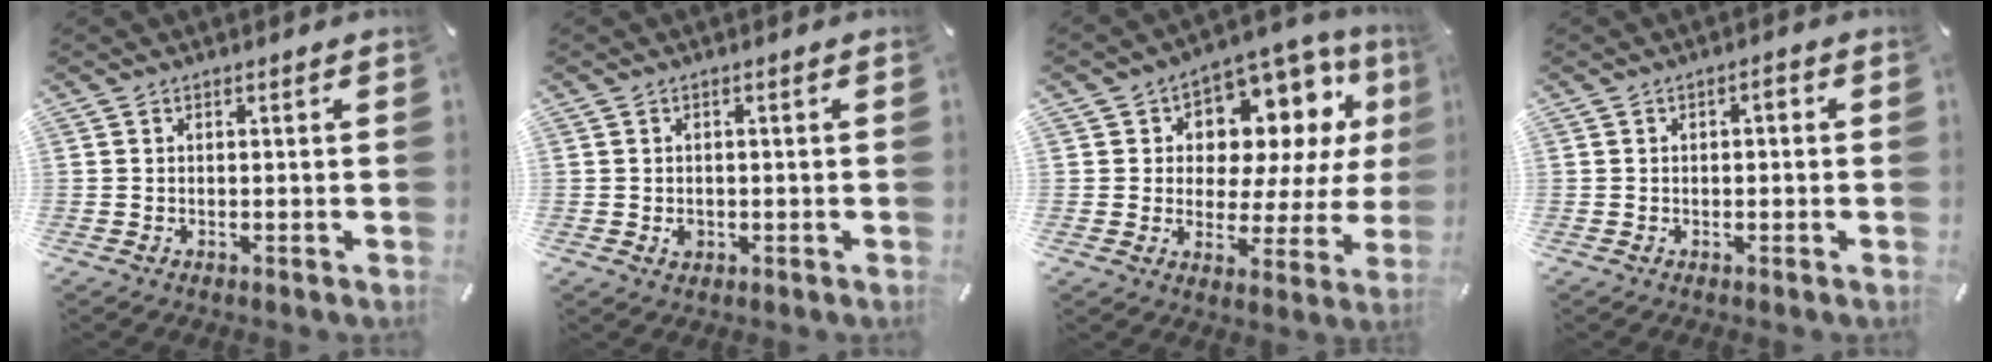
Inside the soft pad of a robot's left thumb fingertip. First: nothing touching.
{"total": 1.6, "force": [-0.3, 1.4, 0.7], "torque": [-0.014, 0.004, -0.006]}
{"total": 12.0, "force": [6.2, 8.2, 6.3], "torque": [-0.096, -0.049, 0.114]}
{"total": 1.7, "force": [-0.1, 0.9, 1.4], "torque": [-0.020, 0.005, -0.007]}